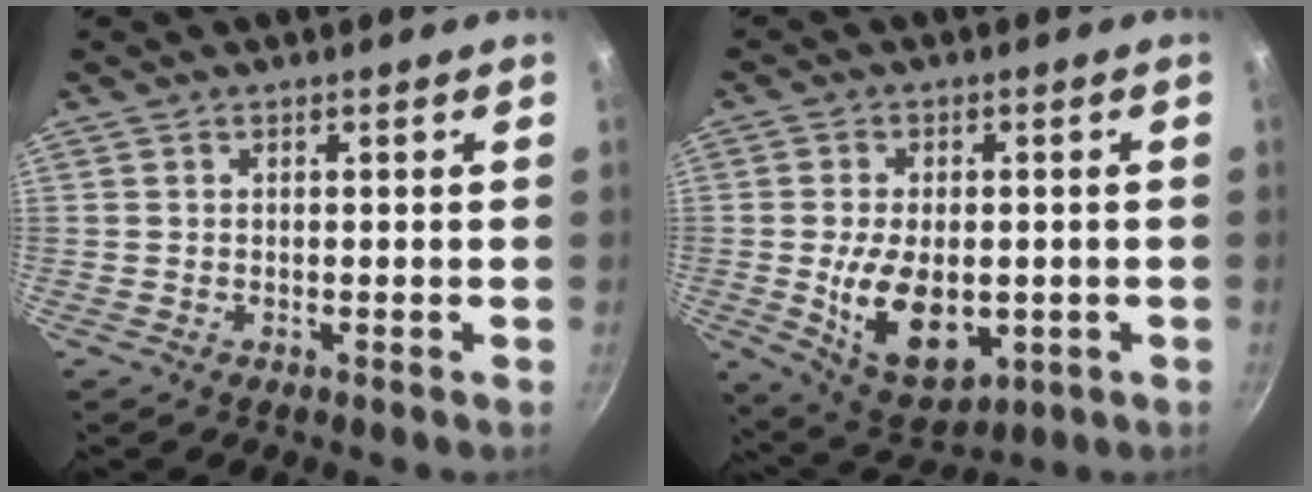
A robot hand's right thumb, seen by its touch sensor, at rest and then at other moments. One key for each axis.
{"total": 13.8, "fx": -2.0, "fy": 8.3, "fz": 10.7, "tx": -0.161, "ty": -0.007, "tz": -0.015}